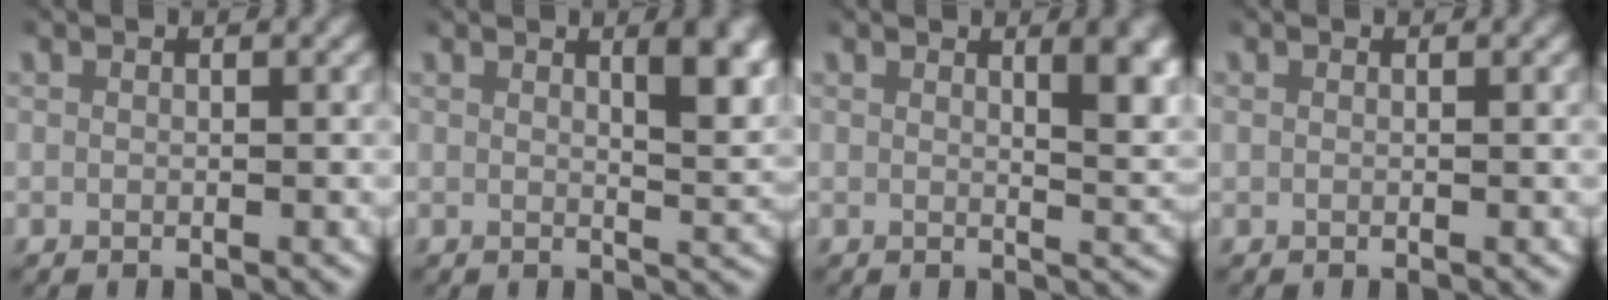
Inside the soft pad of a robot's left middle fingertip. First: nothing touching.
{"total": 3.8, "force": [1.8, 0.7, 3.3], "torque": [-0.037, -0.007, 0.027]}
{"total": 3.8, "force": [1.6, 0.7, 3.4], "torque": [-0.039, -0.010, 0.026]}
{"total": 0.0}